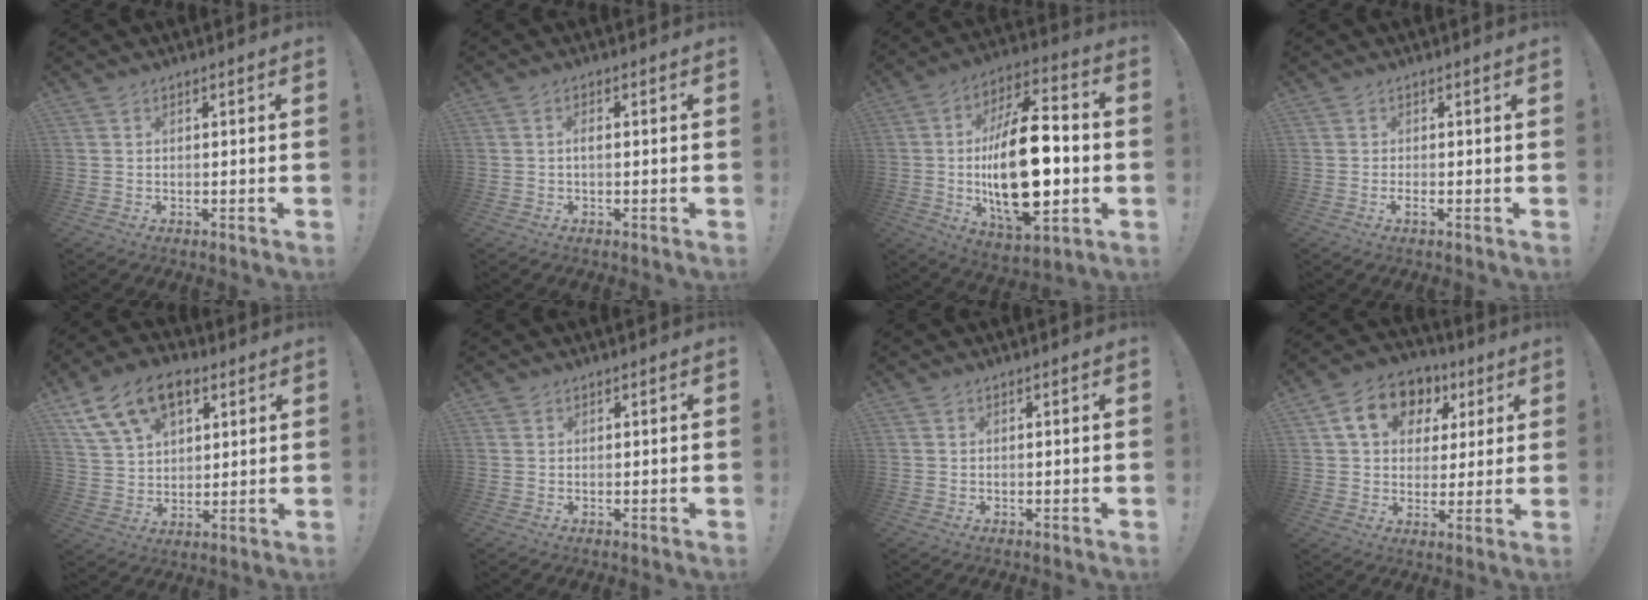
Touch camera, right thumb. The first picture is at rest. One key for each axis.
{"total": 1.5, "fx": -0.3, "fy": 0.3, "fz": 1.4, "tx": -0.034, "ty": 0.006, "tz": -0.004}
{"total": 27.6, "fx": -2.4, "fy": 12.5, "fz": 24.5, "tx": -0.438, "ty": 0.001, "tz": -0.037}
{"total": 1.6, "fx": -0.3, "fy": -0.2, "fz": 1.6, "tx": -0.027, "ty": -0.004, "tz": -0.006}
{"total": 15.6, "fx": 7.8, "fy": 10.3, "fz": 8.9, "tx": -0.151, "ty": -0.029, "tz": 0.149}
{"total": 0.7, "fx": 0.5, "fy": 0.5, "fz": 0.0, "tx": 0.005, "ty": -0.002, "tz": 0.009}
{"total": 0.0}
{"total": 13.9, "fx": 5.6, "fy": 10.7, "fz": 6.9, "tx": -0.106, "ty": -0.010, "tz": 0.108}